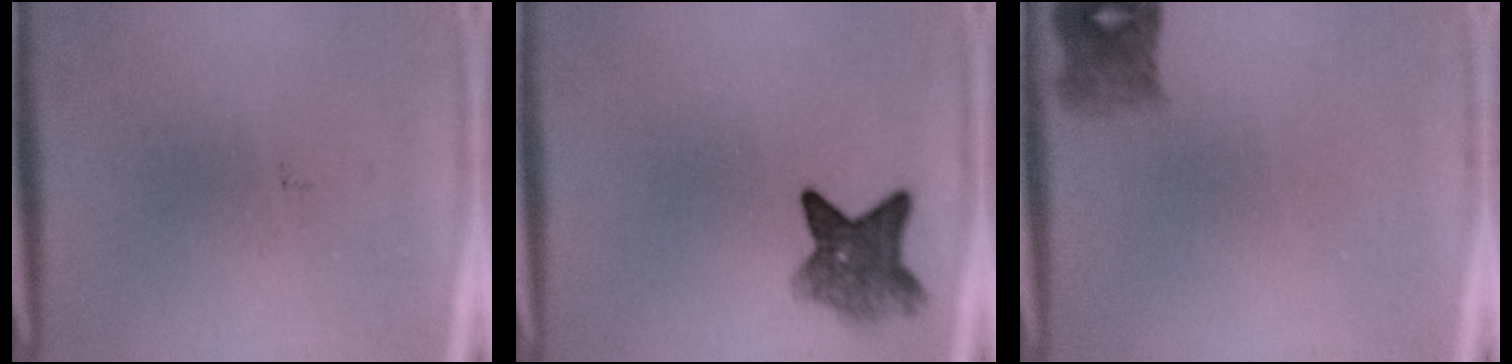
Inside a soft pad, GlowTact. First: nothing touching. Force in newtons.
{"total": 5.9}
{"total": 3.1}